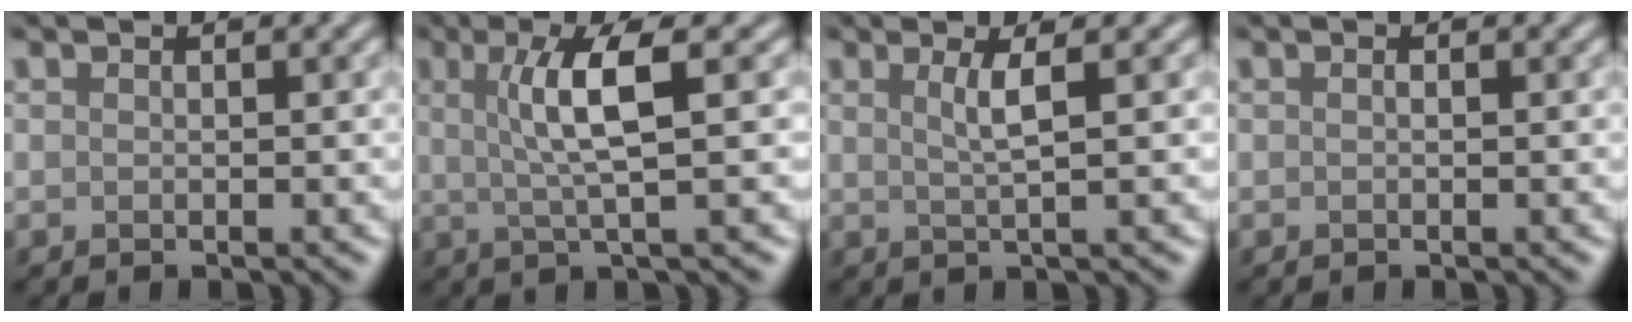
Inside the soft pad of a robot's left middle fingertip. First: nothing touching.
{"total": 4.9, "force": [1.0, 0.8, 4.7], "torque": [-0.087, 0.003, 0.019]}
{"total": 2.4, "force": [0.7, 0.5, 2.3], "torque": [-0.040, 0.000, 0.008]}
{"total": 0.0}